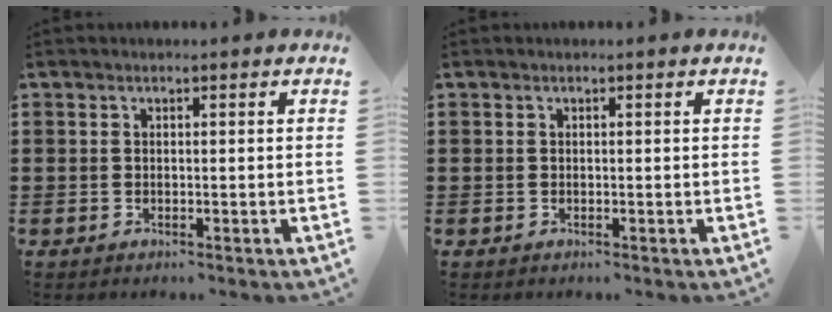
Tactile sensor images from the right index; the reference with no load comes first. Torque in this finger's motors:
{"motor_torque": [0.03, 0.63, 0.03, 0.02]}